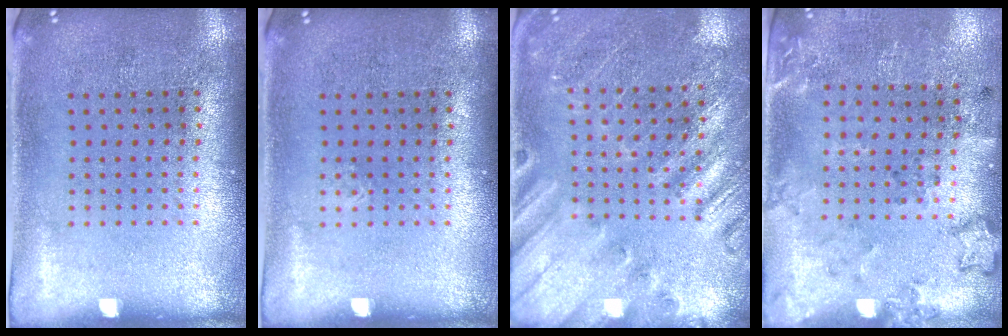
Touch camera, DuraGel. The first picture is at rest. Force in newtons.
{"total": 0.0}
{"total": 2.3, "press": 2.3, "slide": 0.3}
{"total": 2.0, "press": 1.4, "slide": 1.4}